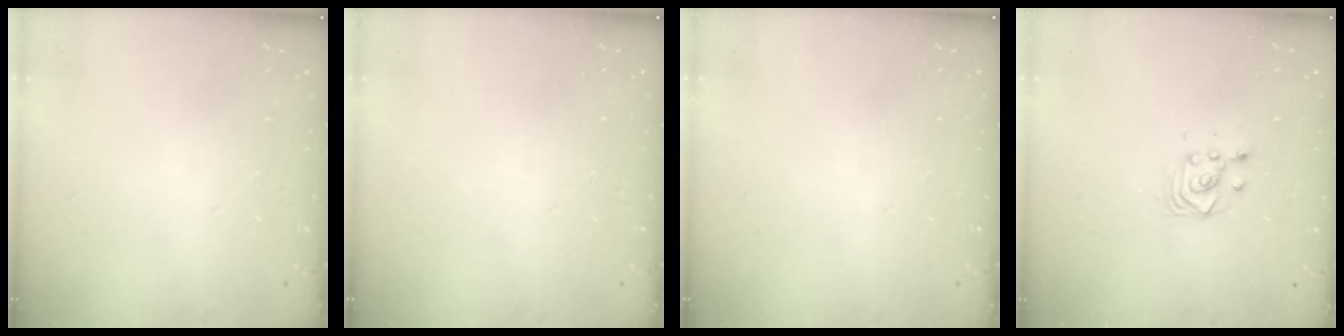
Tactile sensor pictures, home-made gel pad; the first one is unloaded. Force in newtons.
{"total": 0.0}
{"total": 0.0}
{"total": 3.6, "press": 3.5, "slide": 0.8}